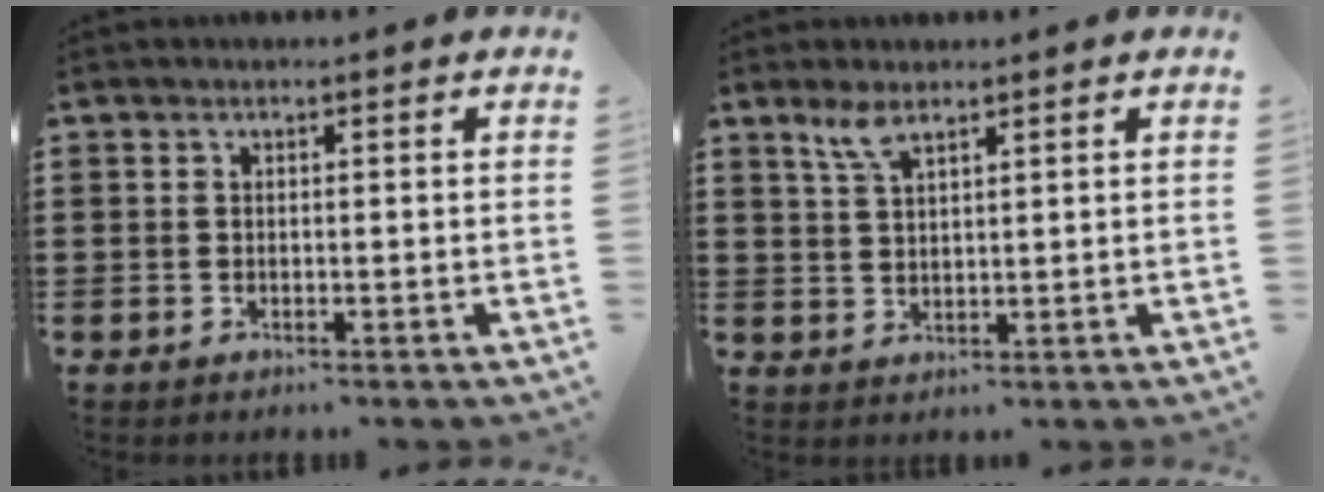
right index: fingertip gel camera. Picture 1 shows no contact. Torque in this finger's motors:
{"motor_torque": [0.01, 0.00, 0.05, 0.05]}